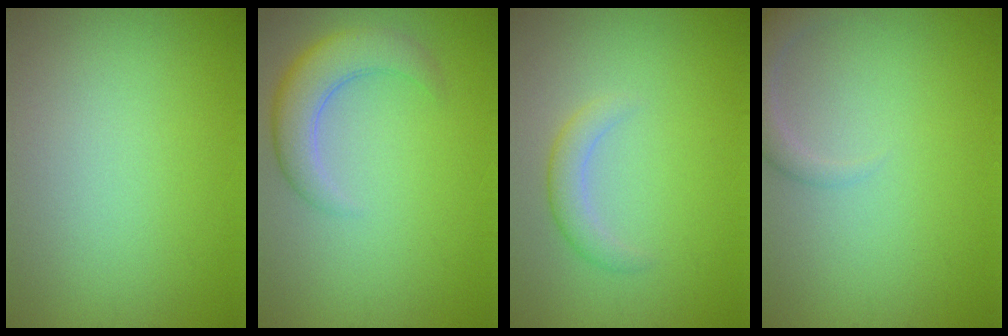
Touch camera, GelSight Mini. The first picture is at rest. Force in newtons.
{"total": 4.3, "press": 4.3, "slide": 0.2}
{"total": 2.0, "press": 2.0, "slide": 0.1}
{"total": 2.3, "press": 2.3, "slide": 0.3}